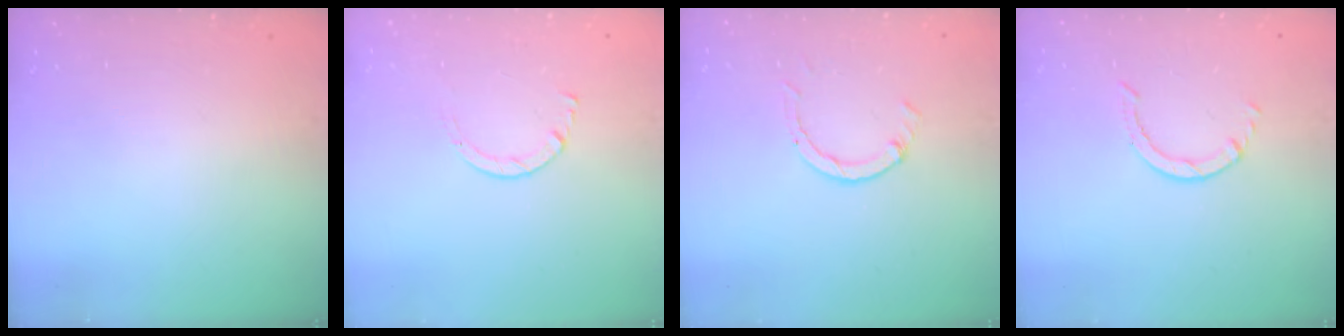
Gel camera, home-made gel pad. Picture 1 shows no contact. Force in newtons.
{"total": 2.7, "press": 2.7, "slide": 0.3}
{"total": 2.6, "press": 2.5, "slide": 0.3}
{"total": 0.6, "press": 0.6, "slide": 0.1}